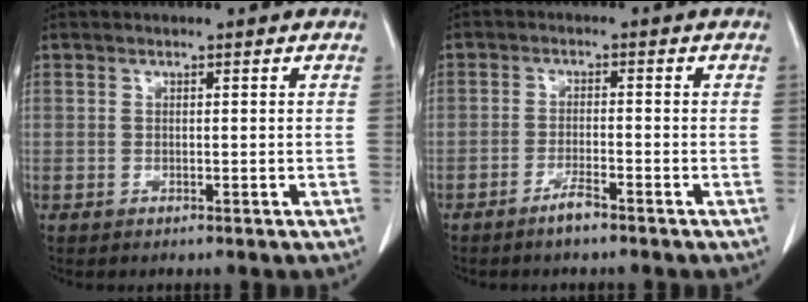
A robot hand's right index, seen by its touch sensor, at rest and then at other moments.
{"total": 2.8, "force": [-2.2, 0.2, 1.7], "torque": [-0.034, -0.001, -0.041]}